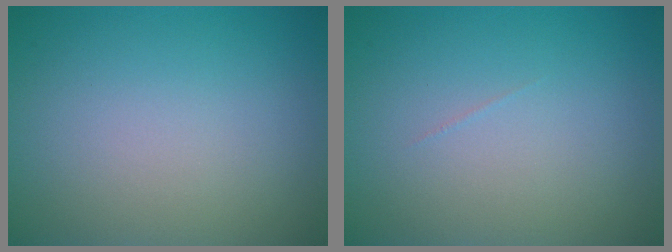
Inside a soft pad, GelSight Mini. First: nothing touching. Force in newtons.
{"total": 0.0}